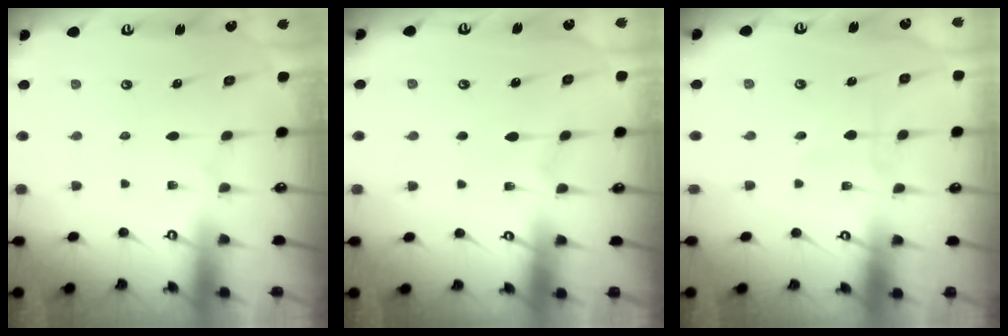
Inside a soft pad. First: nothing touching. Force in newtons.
{"total": 4.3, "press": 4.2, "slide": 0.6}
{"total": 2.2, "press": 2.2, "slide": 0.3}